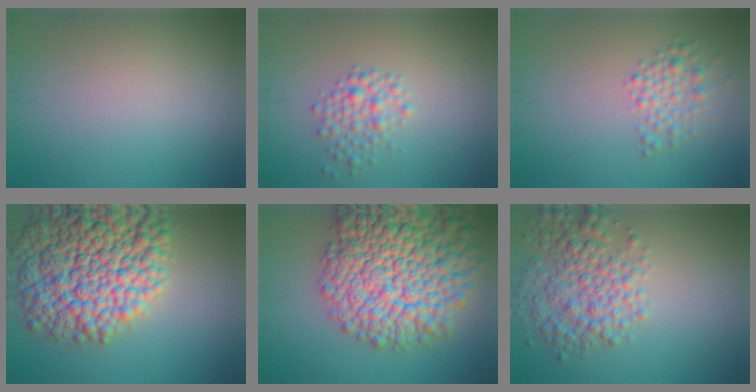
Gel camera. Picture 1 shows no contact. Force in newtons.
{"total": 2.4, "press": 2.4, "slide": 0.1}
{"total": 2.6, "press": 2.6, "slide": 0.1}
{"total": 15.3, "press": 15.3, "slide": 0.5}
{"total": 16.3, "press": 16.3, "slide": 0.7}
{"total": 5.2, "press": 5.2, "slide": 0.2}